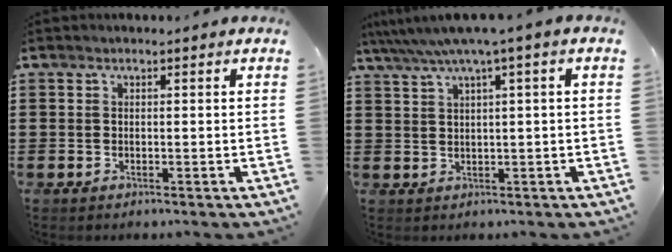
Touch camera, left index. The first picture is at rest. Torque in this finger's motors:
{"motor_torque": [2.14, 0.00, 0.87, 0.21]}